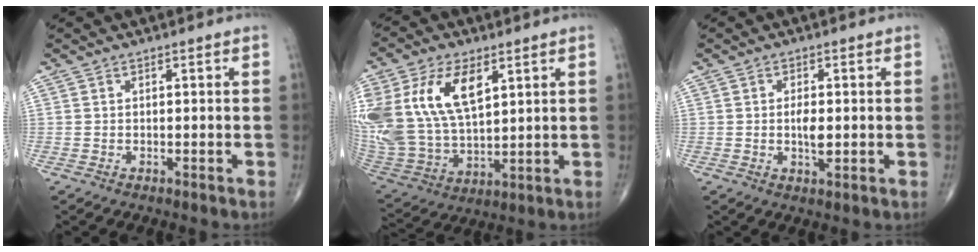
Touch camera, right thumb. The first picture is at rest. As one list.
[{"total": 22.7, "force": [8.1, 12.8, 16.9], "torque": [-0.376, -0.008, 0.165]}, {"total": 3.3, "force": [-0.1, 1.3, 3.0], "torque": [-0.050, -0.005, -0.004]}]